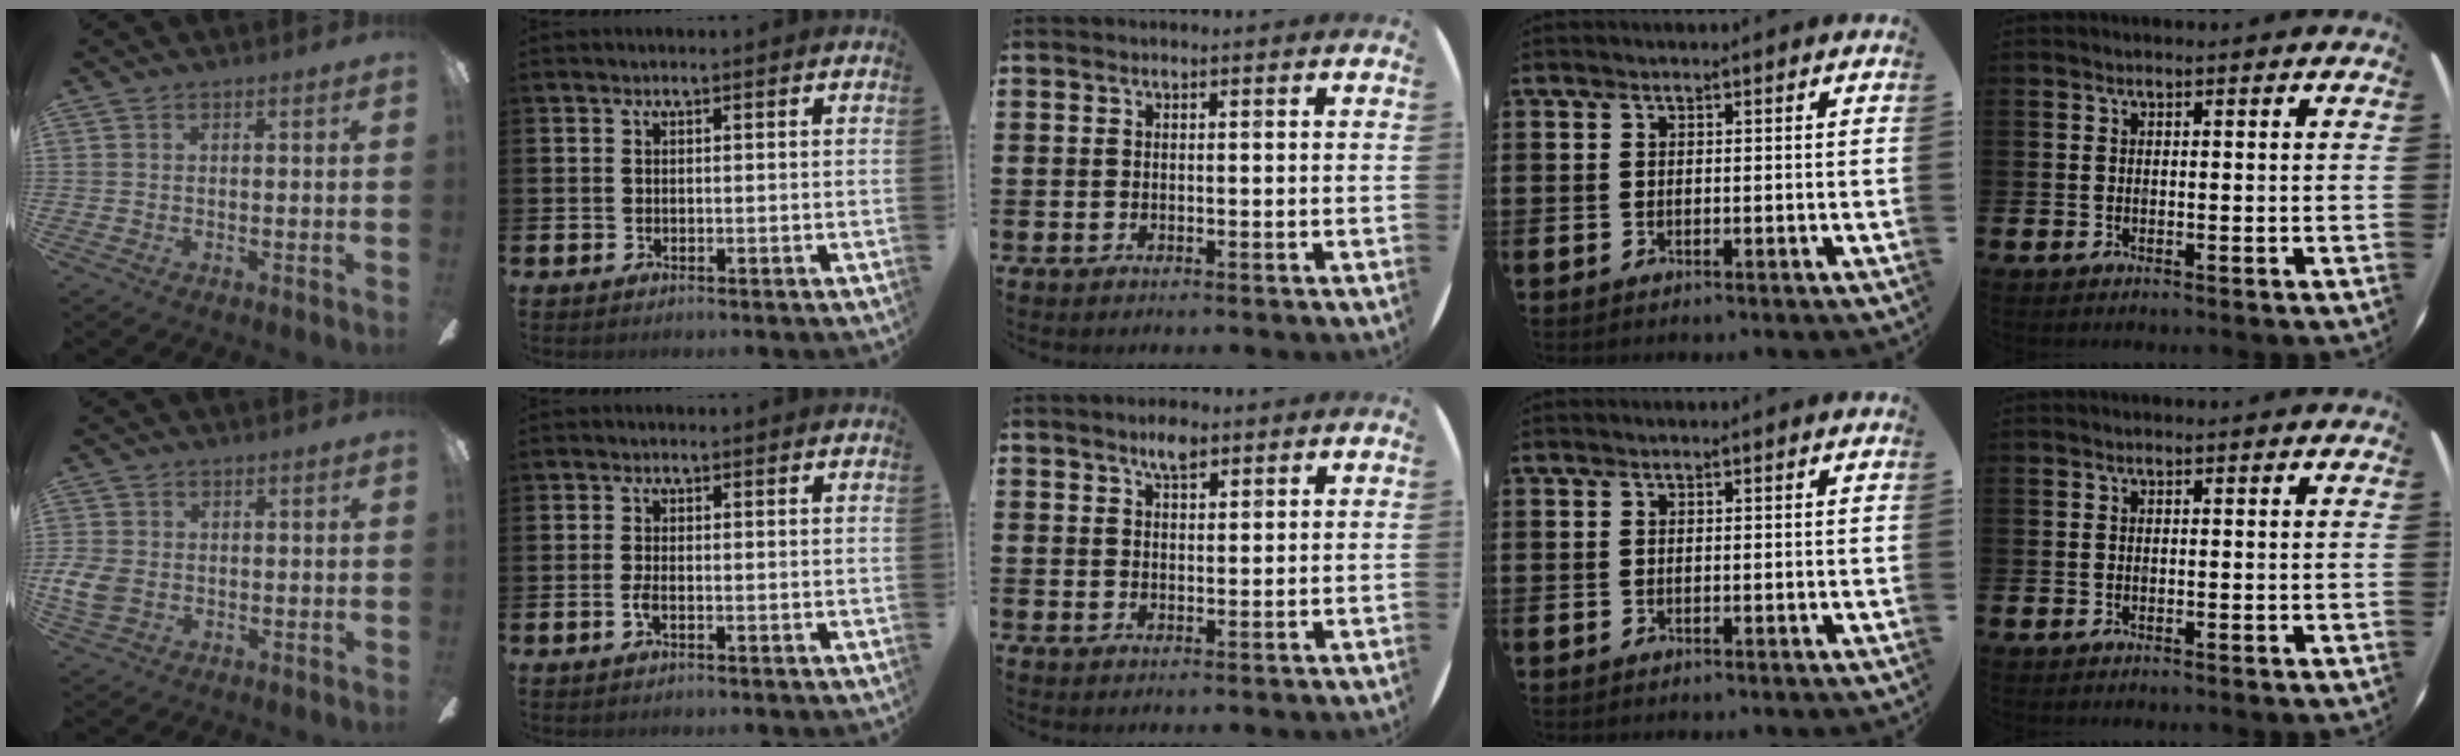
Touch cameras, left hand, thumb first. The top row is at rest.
{"thumb": {"total": 6.0, "force": [-0.6, 4.6, 3.8], "torque": [-0.090, 0.008, -0.010]}, "index": {"total": 1.3, "force": [-0.7, 0.3, 1.1], "torque": [-0.025, 0.001, -0.011]}, "middle": {"total": 3.3, "force": [2.6, 1.1, 1.7], "torque": [-0.029, 0.002, 0.045]}}